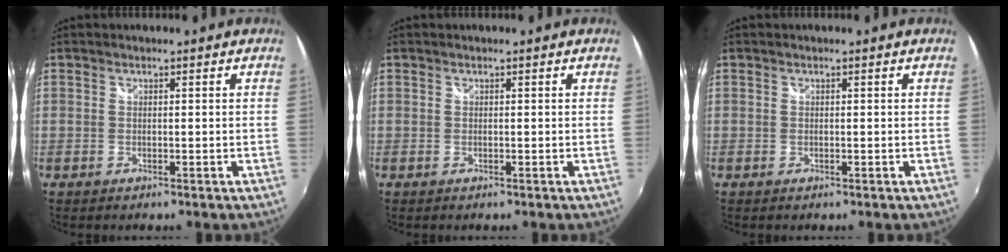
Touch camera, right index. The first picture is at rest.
{"total": 0.0}
{"total": 0.0}